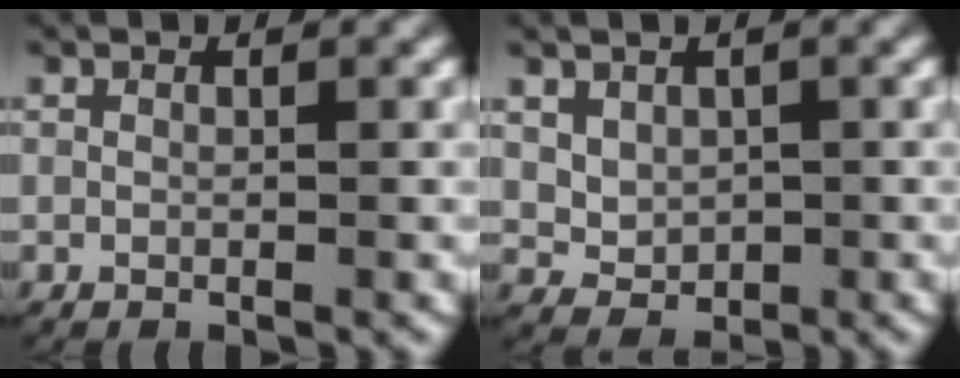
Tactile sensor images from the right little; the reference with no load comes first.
{"total": 2.7, "force": [0.4, 2.3, 1.4], "torque": [-0.031, -0.014, 0.021]}